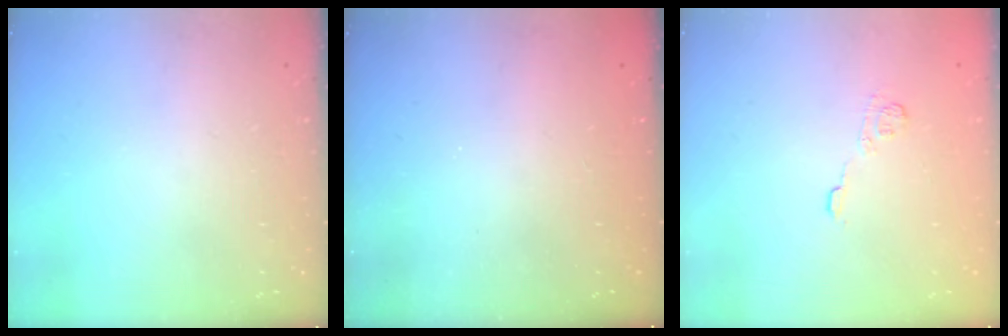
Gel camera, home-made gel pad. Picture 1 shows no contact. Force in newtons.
{"total": 2.3, "press": 2.2, "slide": 0.8}
{"total": 4.1, "press": 3.8, "slide": 1.5}